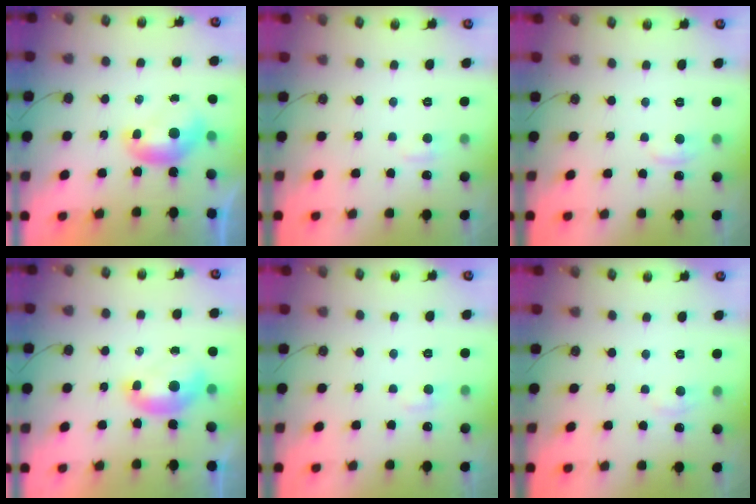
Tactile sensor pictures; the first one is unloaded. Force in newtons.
{"total": 1.6, "press": 1.5, "slide": 0.6}
{"total": 1.4, "press": 1.1, "slide": 0.8}
{"total": 1.8, "press": 1.6, "slide": 0.6}
{"total": 1.4, "press": 1.2, "slide": 0.7}
{"total": 2.5, "press": 2.5, "slide": 0.6}